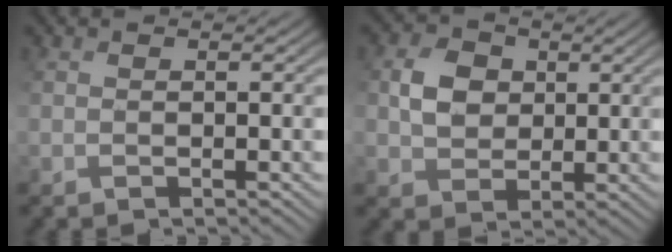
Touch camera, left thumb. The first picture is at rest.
{"total": 4.1, "force": [1.5, 3.5, 1.4], "torque": [-0.031, 0.014, 0.022]}